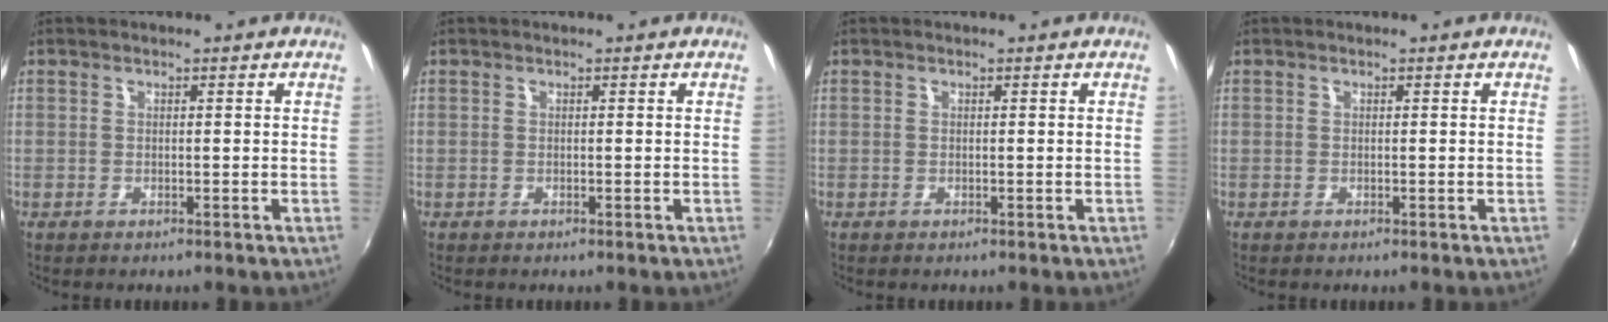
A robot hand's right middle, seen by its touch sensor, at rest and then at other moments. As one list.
[{"total": 0.0}, {"total": 0.0}, {"total": 0.0}]